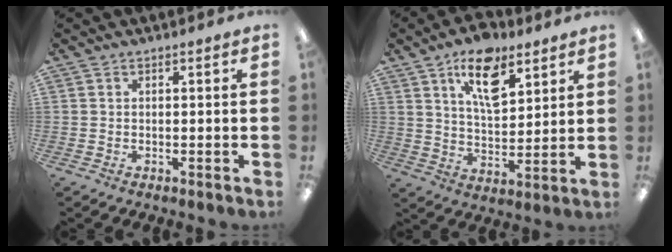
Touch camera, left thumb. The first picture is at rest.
{"total": 13.4, "force": [8.1, 6.4, 8.5], "torque": [-0.126, -0.031, 0.140]}